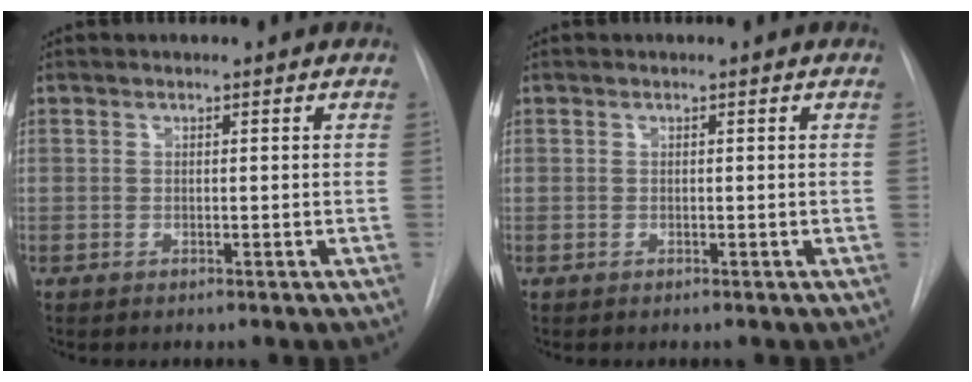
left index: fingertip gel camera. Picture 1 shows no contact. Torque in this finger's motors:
{"motor_torque": [0.00, 0.00, 0.00, 0.00]}